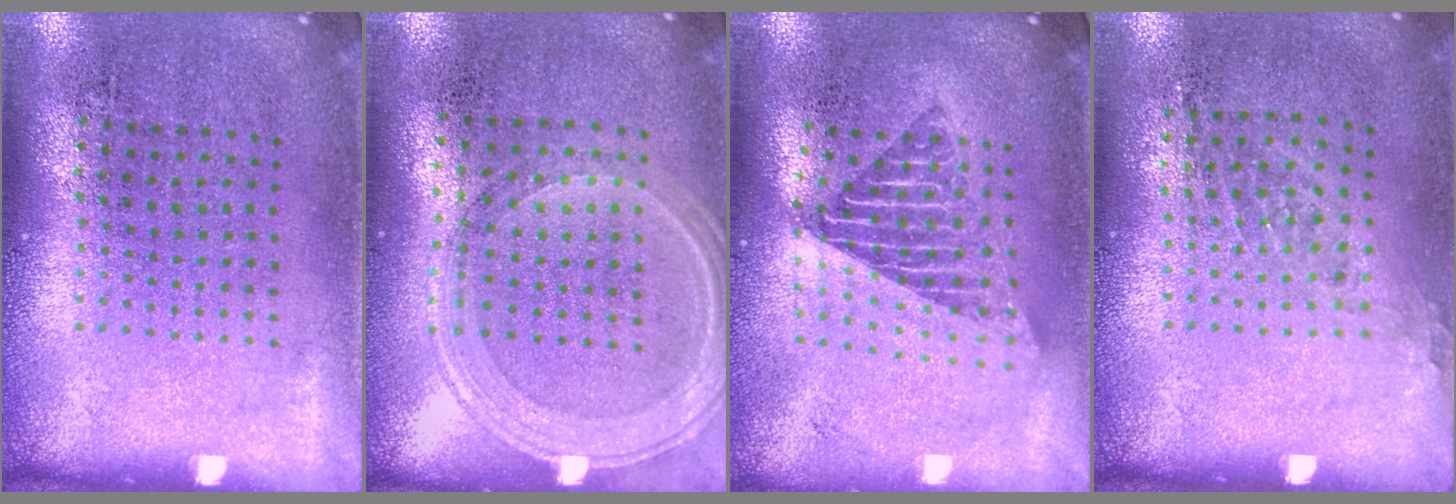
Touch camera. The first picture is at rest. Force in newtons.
{"total": 1.2, "press": 1.1, "slide": 0.3}
{"total": 1.7, "press": 1.4, "slide": 1.0}
{"total": 1.0, "press": 0.8, "slide": 0.6}